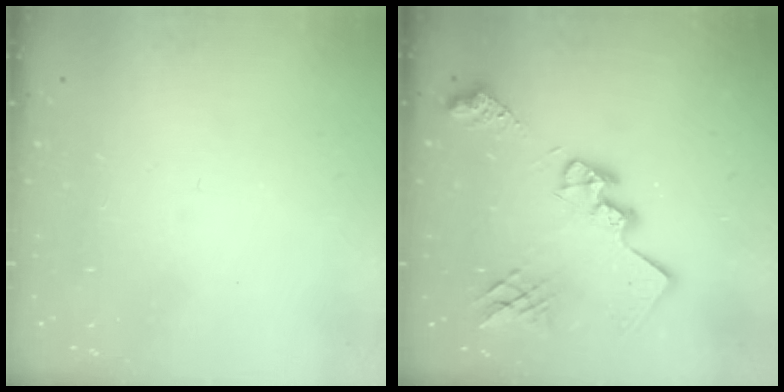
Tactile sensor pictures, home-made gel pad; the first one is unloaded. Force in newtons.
{"total": 21.4, "press": 21.4, "slide": 1.0}